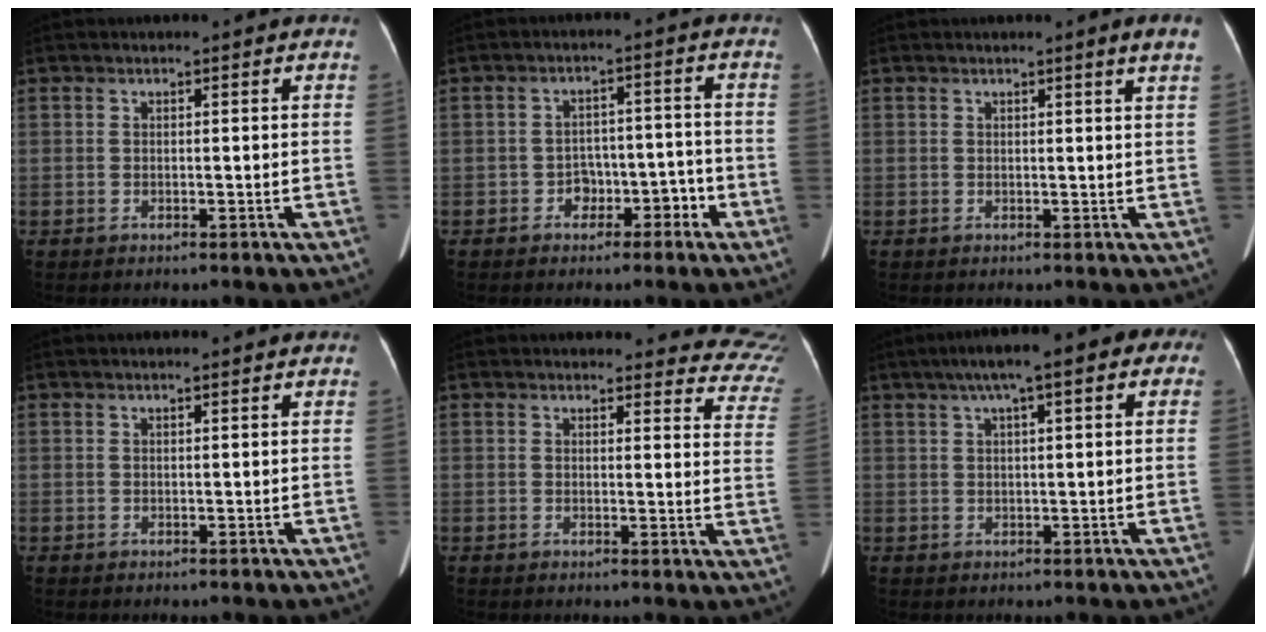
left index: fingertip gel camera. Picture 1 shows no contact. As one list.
[{"total": 4.4, "force": [-2.4, 3.0, 2.2], "torque": [-0.021, 0.027, -0.034]}, {"total": 2.0, "force": [1.3, -0.6, 1.3], "torque": [-0.018, -0.006, 0.017]}, {"total": 1.0, "force": [0.9, 0.0, 0.5], "torque": [-0.009, 0.014, 0.016]}, {"total": 14.4, "force": [14.1, 3.0, 0.8], "torque": [0.049, -0.092, 0.103]}, {"total": 10.1, "force": [5.1, 2.5, 8.3], "torque": [-0.114, 0.046, 0.065]}]